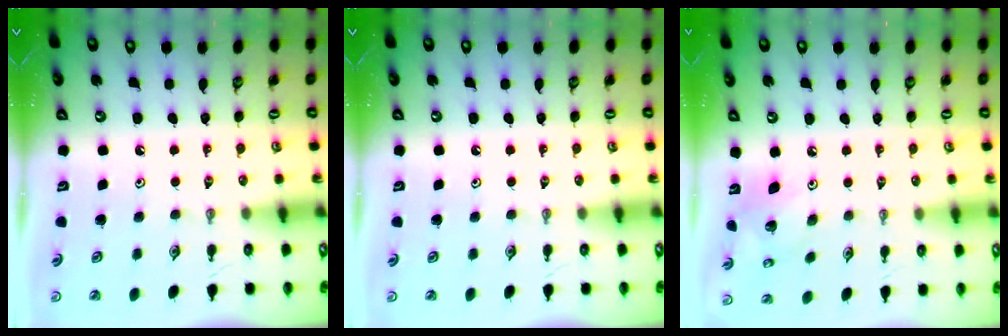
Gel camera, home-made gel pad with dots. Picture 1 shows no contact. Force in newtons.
{"total": 0.0}
{"total": 7.1, "press": 7.1, "slide": 0.5}